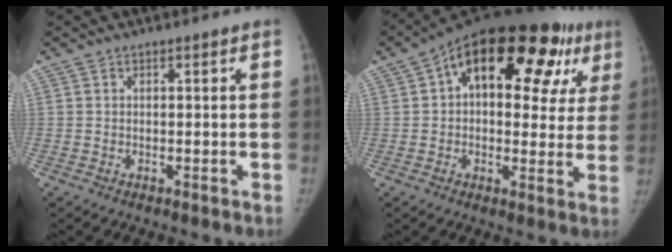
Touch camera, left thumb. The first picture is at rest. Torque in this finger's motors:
{"motor_torque": [-0.53, 1.55, 1.39, -1.38, 0.09]}